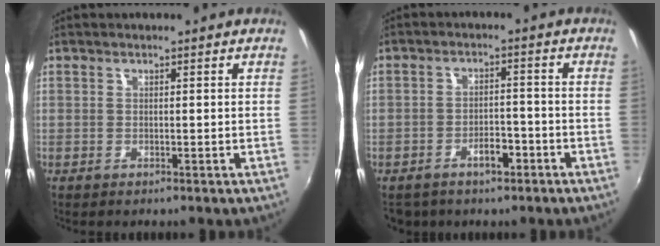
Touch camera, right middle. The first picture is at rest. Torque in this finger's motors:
{"motor_torque": [1.07, -1.07, 0.09, 0.05]}